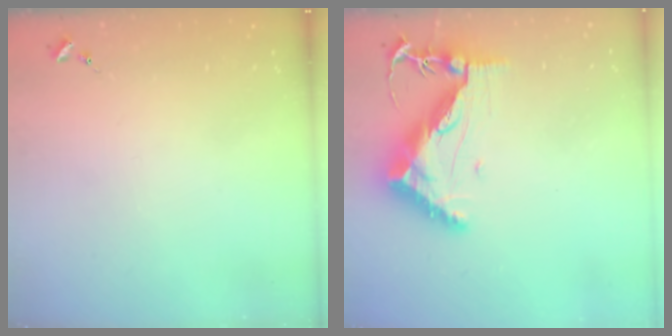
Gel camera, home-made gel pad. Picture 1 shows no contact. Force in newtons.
{"total": 12.4, "press": 12.3, "slide": 1.4}